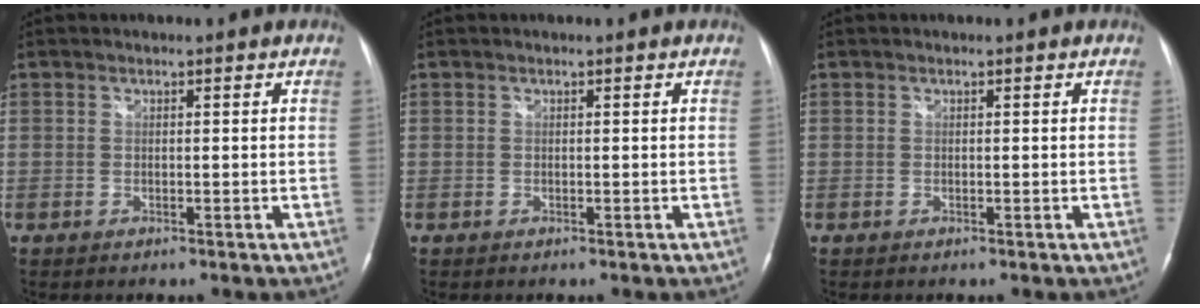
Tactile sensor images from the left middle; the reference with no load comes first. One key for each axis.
{"total": 0.0}
{"total": 0.0}